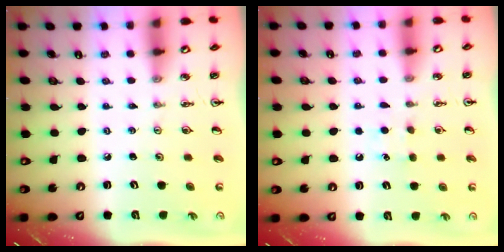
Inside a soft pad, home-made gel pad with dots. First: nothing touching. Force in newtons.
{"total": 5.9, "press": 5.8, "slide": 0.6}